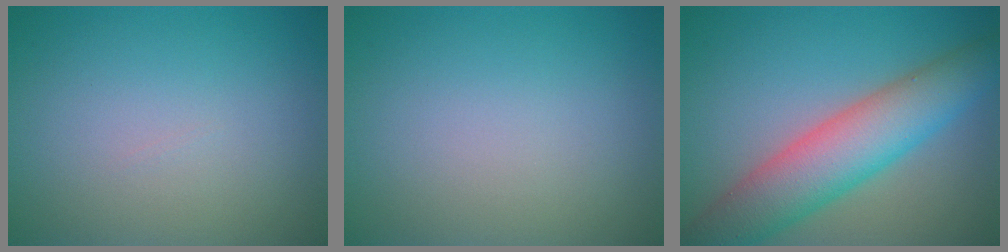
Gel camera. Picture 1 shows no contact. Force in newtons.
{"total": 0.0}
{"total": 8.0, "press": 8.0, "slide": 0.3}